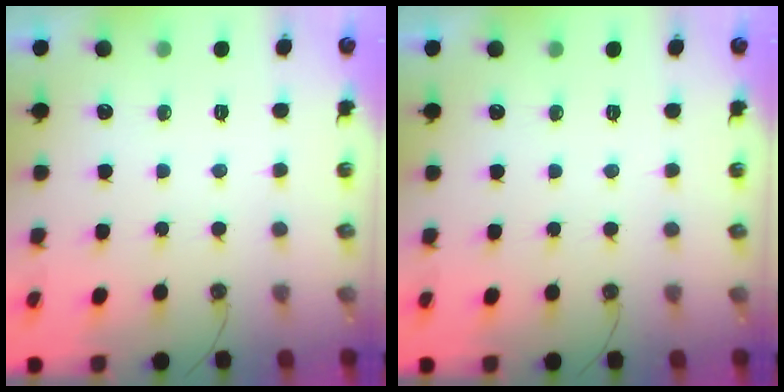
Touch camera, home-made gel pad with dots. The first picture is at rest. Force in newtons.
{"total": 0.0}